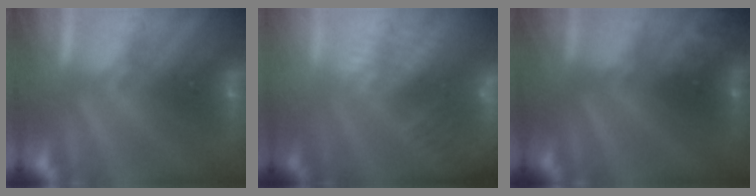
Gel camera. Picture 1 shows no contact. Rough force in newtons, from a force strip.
{"total": 6.6}
{"total": 2.4}